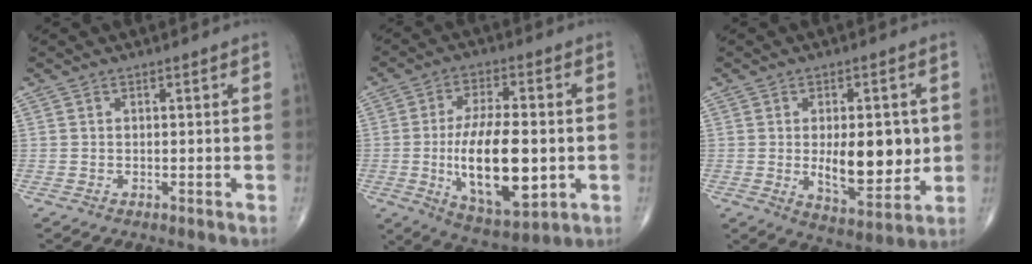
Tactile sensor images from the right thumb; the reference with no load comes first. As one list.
[{"total": 18.2, "force": [-2.3, 7.9, 16.2], "torque": [-0.260, -0.003, -0.026]}, {"total": 13.3, "force": [0.0, 6.2, 11.8], "torque": [-0.139, -0.021, 0.013]}]